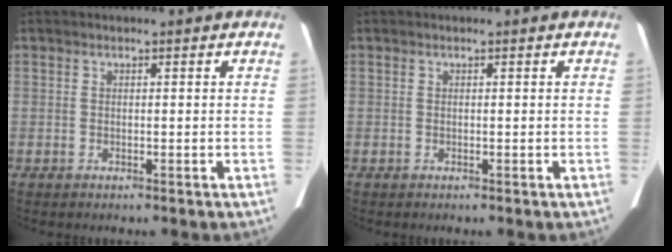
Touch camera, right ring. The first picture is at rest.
{"total": 0.0}